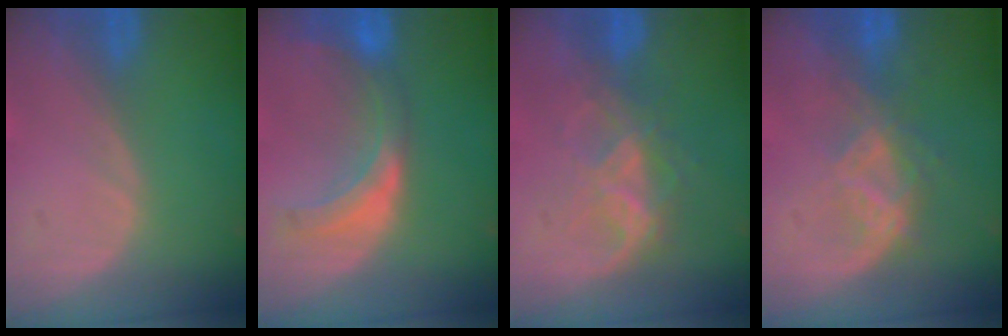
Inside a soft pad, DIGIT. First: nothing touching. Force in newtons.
{"total": 7.2, "press": 6.7, "slide": 2.8}
{"total": 6.8, "press": 6.0, "slide": 3.3}
{"total": 6.7, "press": 5.9, "slide": 3.2}